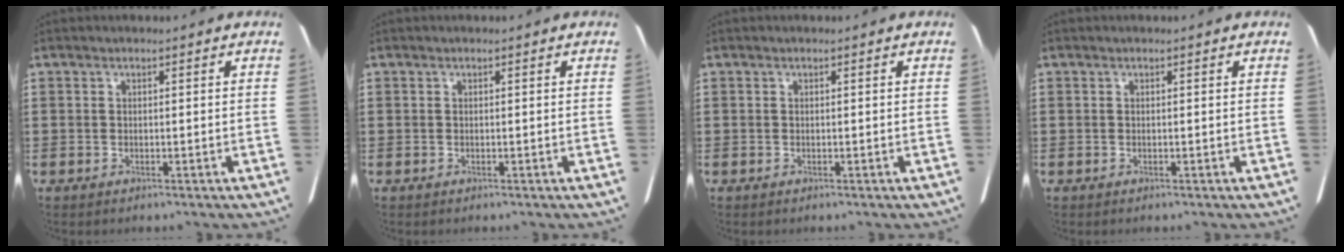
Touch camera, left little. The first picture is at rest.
{"total": 0.0}
{"total": 0.0}
{"total": 0.0}